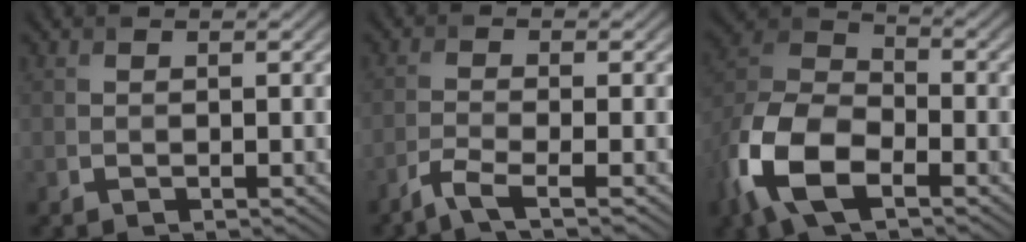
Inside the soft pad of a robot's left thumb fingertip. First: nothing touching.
{"total": 3.3, "force": [-2.2, 0.4, 2.4], "torque": [-0.045, 0.001, -0.061]}
{"total": 13.2, "force": [-6.6, 6.7, 9.3], "torque": [-0.228, -0.020, -0.147]}